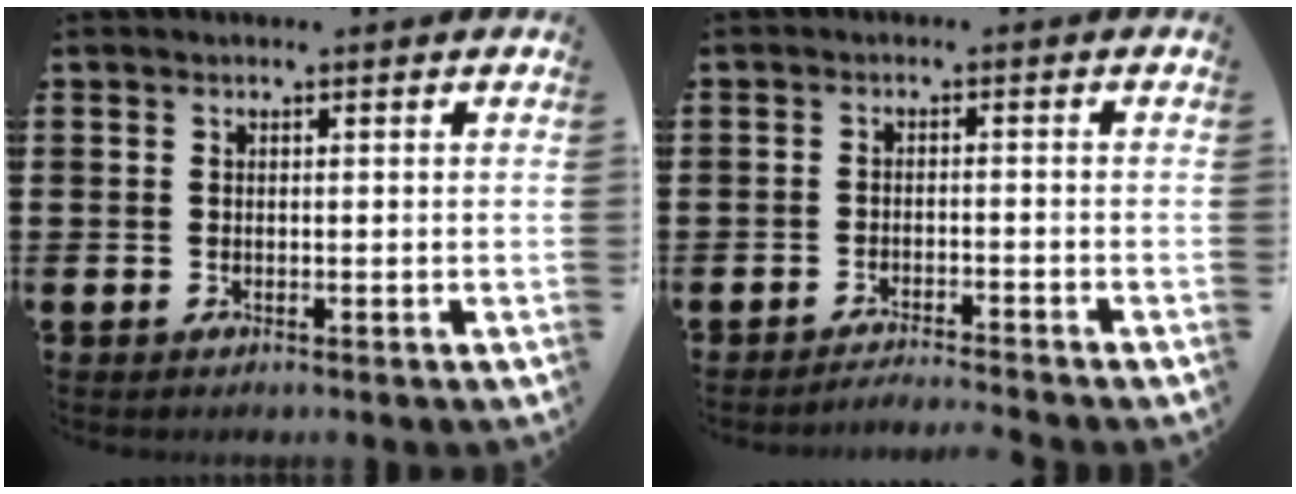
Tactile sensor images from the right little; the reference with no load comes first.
{"total": 1.8, "force": [-1.8, -0.3, 0.2], "torque": [-0.004, 0.004, -0.036]}